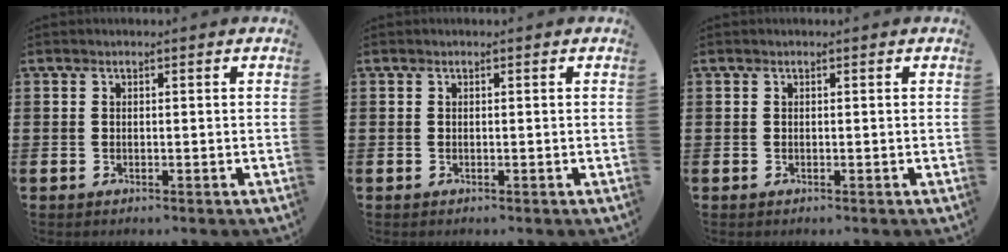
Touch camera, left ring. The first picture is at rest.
{"total": 0.0}
{"total": 0.0}